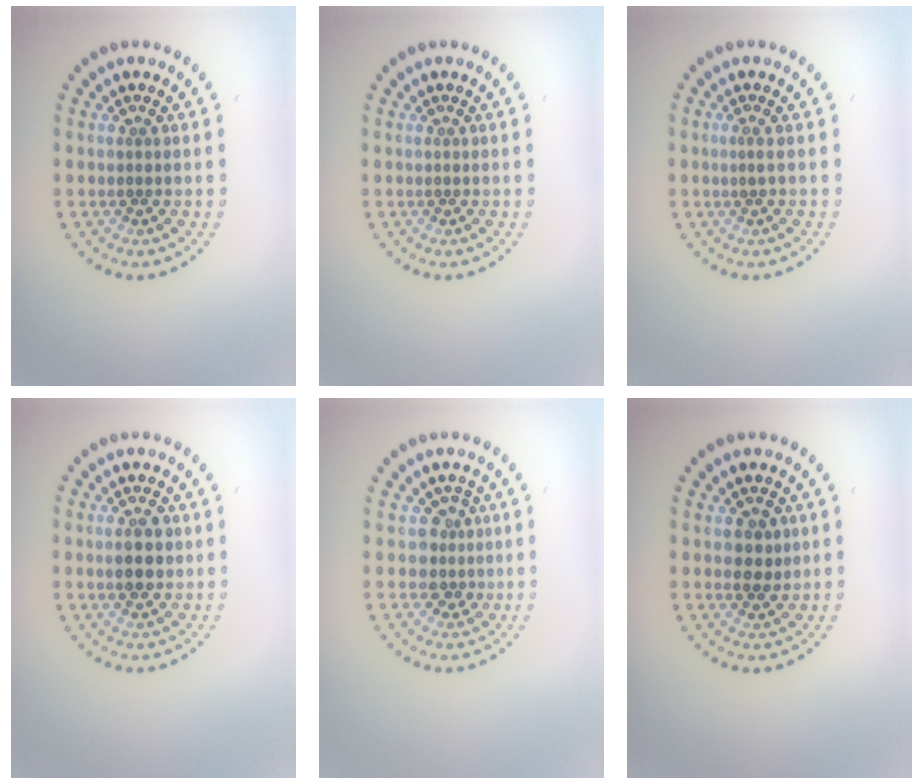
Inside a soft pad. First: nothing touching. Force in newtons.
{"total": 0.0}
{"total": 0.5, "press": 0.1, "slide": 0.5}
{"total": 3.3, "press": 3.3, "slide": 0.2}
{"total": 2.3, "press": 1.8, "slide": 1.5}
{"total": 2.3, "press": 2.3, "slide": 0.4}